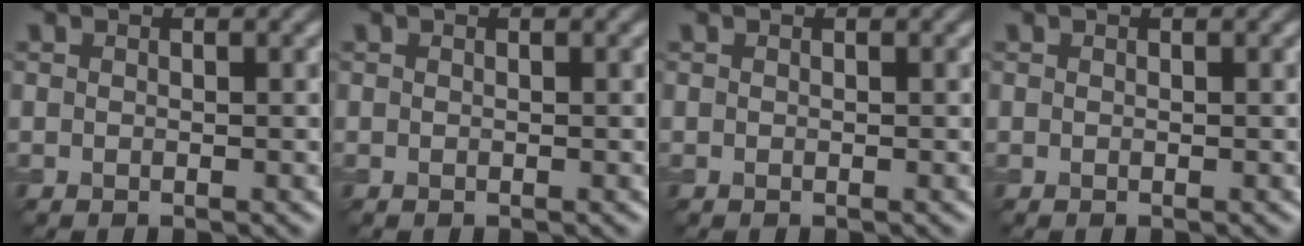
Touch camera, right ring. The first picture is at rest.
{"total": 0.0}
{"total": 0.0}
{"total": 0.0}